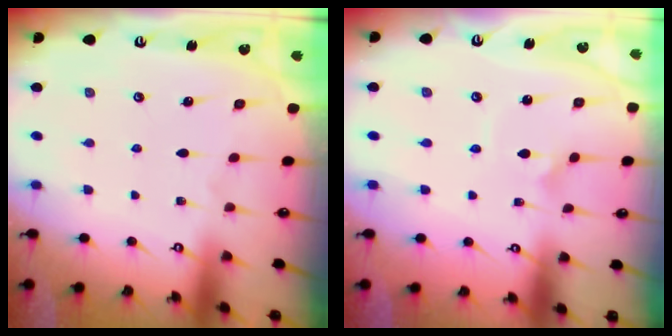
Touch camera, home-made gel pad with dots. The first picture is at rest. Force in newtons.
{"total": 2.4, "press": 2.4, "slide": 0.2}